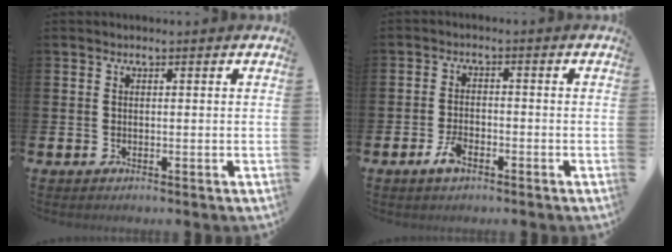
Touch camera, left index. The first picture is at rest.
{"total": 3.0, "force": [-1.6, 1.5, 2.1], "torque": [-0.050, 0.006, -0.031]}